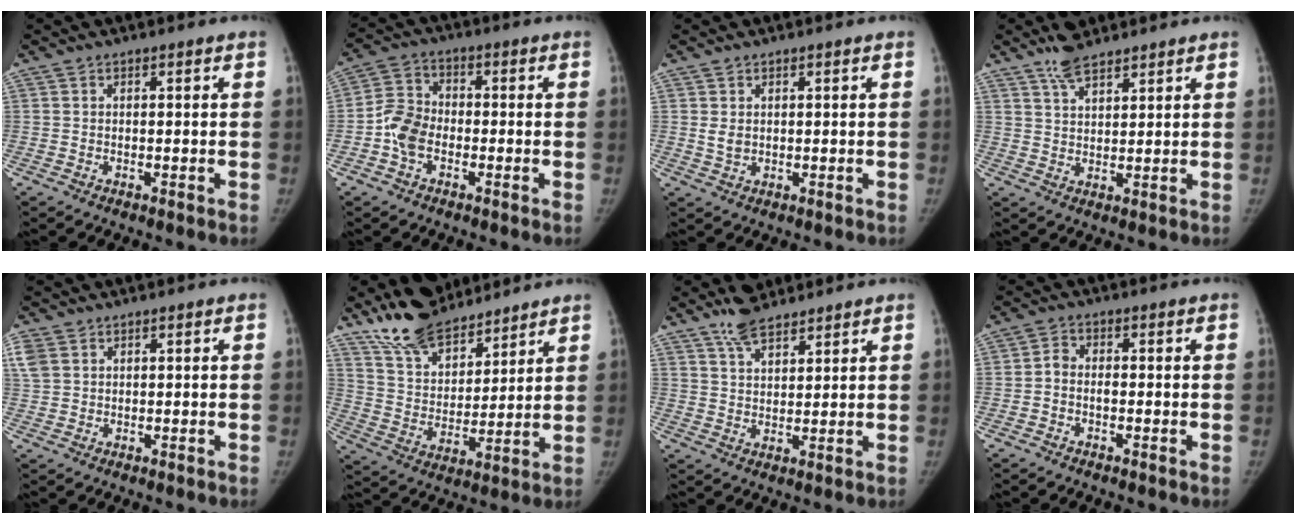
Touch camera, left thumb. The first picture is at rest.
{"total": 7.2, "force": [-2.3, 5.1, 4.6], "torque": [-0.078, 0.021, -0.056]}
{"total": 2.0, "force": [0.4, 1.5, 1.3], "torque": [-0.015, -0.009, 0.012]}
{"total": 5.3, "force": [4.4, 1.9, 2.4], "torque": [-0.031, -0.025, 0.082]}
{"total": 4.9, "force": [2.1, 3.5, 2.8], "torque": [-0.076, 0.011, 0.051]}
{"total": 14.3, "force": [12.0, 6.0, 5.1], "torque": [-0.055, -0.063, 0.221]}
{"total": 6.5, "force": [5.3, 2.5, 2.7], "torque": [-0.032, -0.029, 0.099]}
{"total": 2.6, "force": [-0.8, 1.6, 1.8], "torque": [-0.026, 0.013, -0.022]}